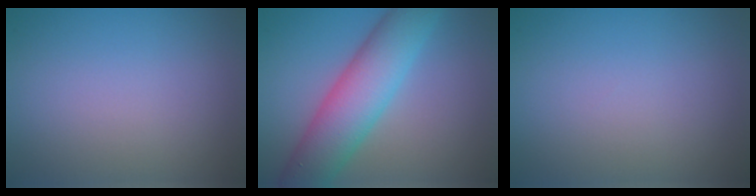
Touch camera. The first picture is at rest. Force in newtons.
{"total": 7.5, "press": 7.5, "slide": 0.2}
{"total": 0.0}